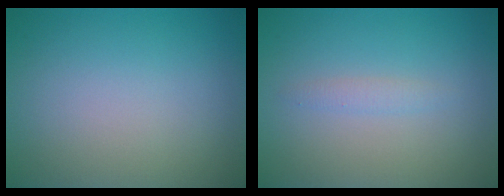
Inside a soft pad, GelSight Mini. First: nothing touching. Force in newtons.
{"total": 0.9, "press": 0.9, "slide": 0.2}